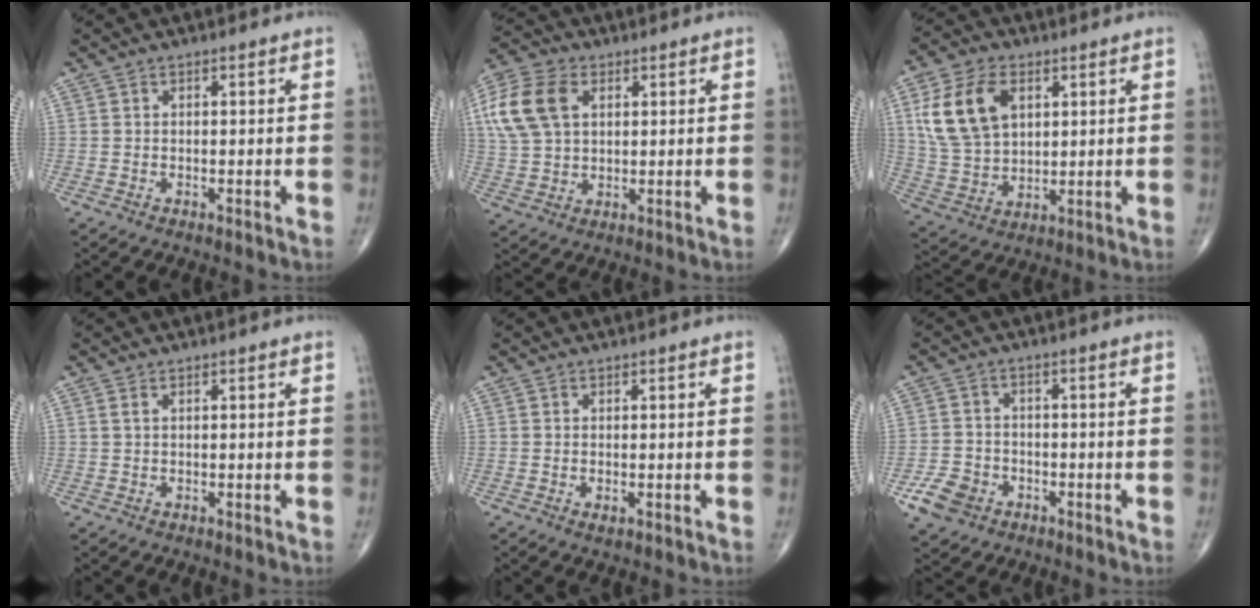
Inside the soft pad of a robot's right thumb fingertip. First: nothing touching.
{"total": 13.4, "force": [4.0, 8.9, 9.2], "torque": [-0.199, 0.006, 0.077]}
{"total": 14.2, "force": [4.7, 9.2, 9.8], "torque": [-0.176, -0.008, 0.097]}
{"total": 0.8, "force": [0.4, 0.4, 0.6], "torque": [-0.014, 0.007, 0.009]}
{"total": 0.9, "force": [-0.2, 0.4, 0.8], "torque": [-0.014, -0.004, -0.003]}
{"total": 6.3, "force": [-3.1, 4.8, 2.6], "torque": [-0.042, 0.014, -0.055]}